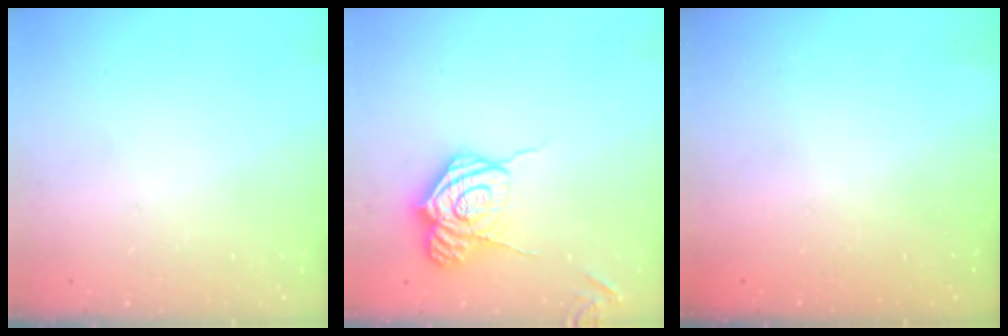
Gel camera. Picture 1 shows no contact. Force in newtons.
{"total": 14.2, "press": 14.1, "slide": 0.8}
{"total": 2.4, "press": 2.3, "slide": 0.8}